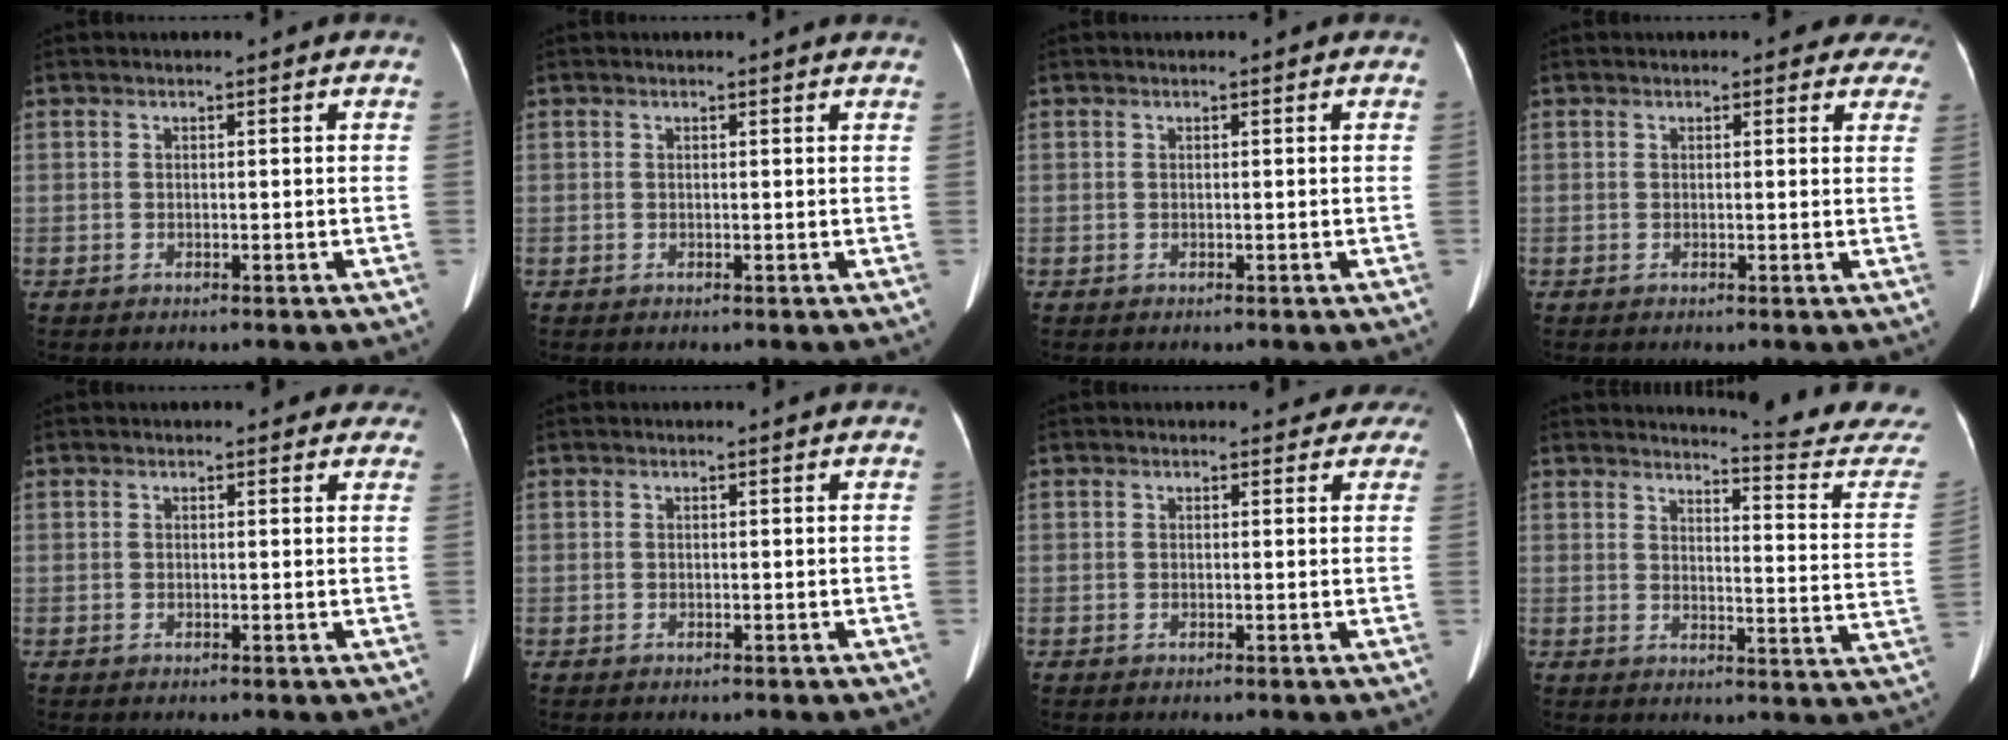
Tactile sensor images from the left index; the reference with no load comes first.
{"total": 1.9, "force": [1.9, 0.1, 0.4], "torque": [-0.012, -0.001, 0.009]}
{"total": 0.0}
{"total": 4.8, "force": [4.2, 2.2, 0.8], "torque": [0.021, -0.011, 0.021]}
{"total": 4.0, "force": [3.5, 1.8, 0.9], "torque": [0.007, 0.001, 0.023]}
{"total": 0.0}
{"total": 4.3, "force": [3.7, 2.2, 0.4], "torque": [0.017, -0.004, 0.019]}
{"total": 14.9, "force": [14.7, -1.4, 1.5], "torque": [-0.016, -0.130, 0.153]}